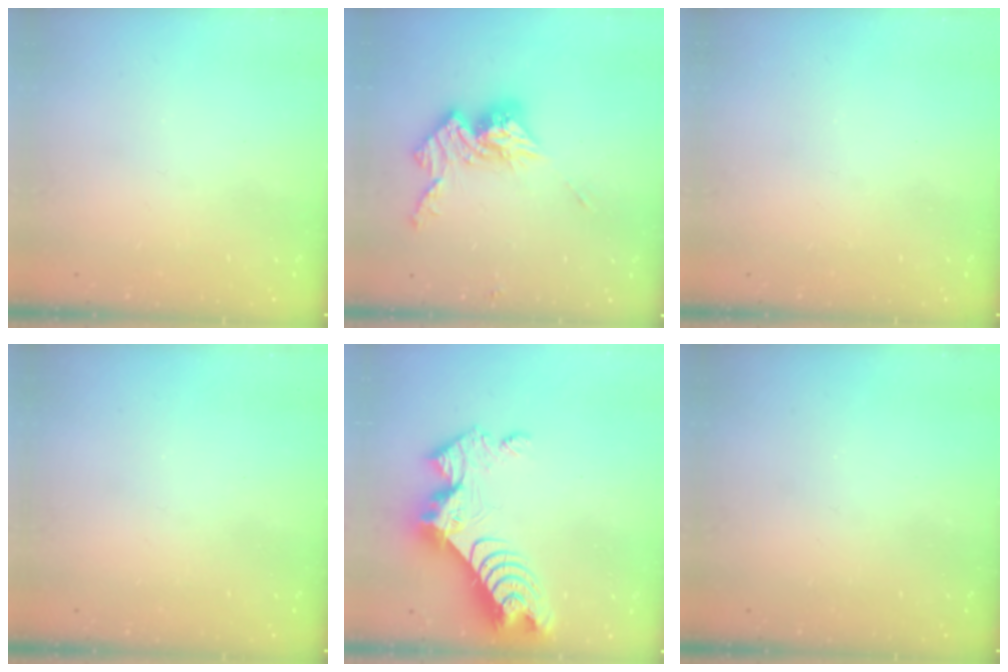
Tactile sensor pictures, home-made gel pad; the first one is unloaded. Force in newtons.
{"total": 12.8, "press": 12.7, "slide": 1.1}
{"total": 0.0}
{"total": 0.0}
{"total": 14.7, "press": 14.6, "slide": 1.2}
{"total": 0.0}